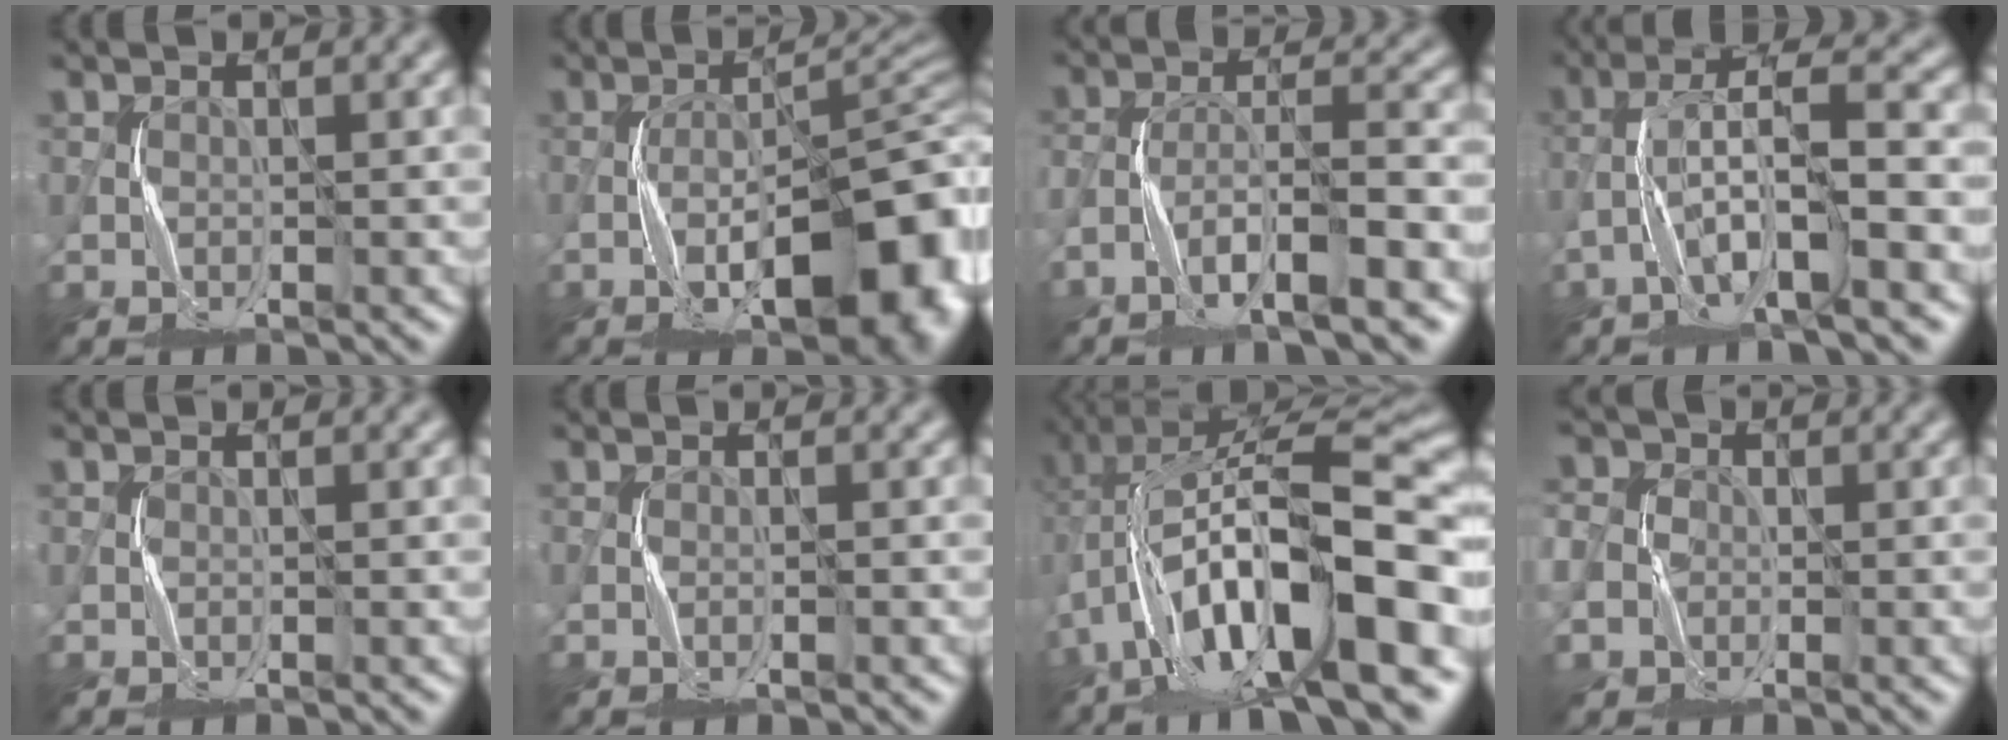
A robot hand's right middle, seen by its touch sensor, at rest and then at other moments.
{"total": 14.0, "force": [-6.0, 5.1, 11.6], "torque": [-0.155, 0.008, -0.087]}
{"total": 7.3, "force": [-4.5, 1.6, 5.5], "torque": [-0.098, 0.002, -0.083]}
{"total": 6.9, "force": [-3.1, 1.1, 6.1], "torque": [-0.117, 0.018, -0.064]}
{"total": 0.0}
{"total": 0.6, "force": [-0.2, -0.1, 0.5], "torque": [-0.012, 0.001, -0.004]}
{"total": 16.4, "force": [-3.8, 4.9, 15.2], "torque": [-0.247, 0.036, -0.062]}
{"total": 5.4, "force": [-1.3, 4.9, 2.0], "torque": [-0.039, -0.006, -0.054]}